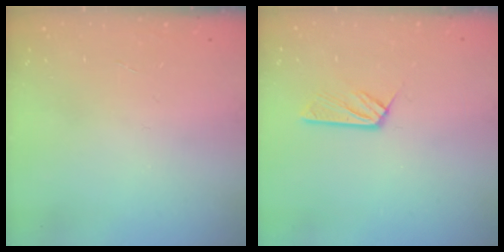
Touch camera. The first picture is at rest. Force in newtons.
{"total": 5.3, "press": 5.3, "slide": 0.2}